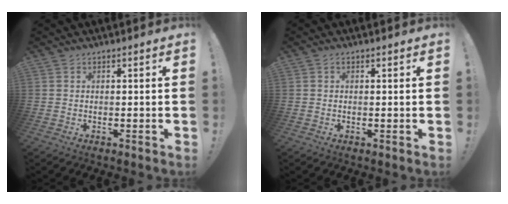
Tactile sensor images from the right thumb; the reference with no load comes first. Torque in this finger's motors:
{"motor_torque": [0.02, -0.18, 0.03, -0.11, 0.01]}